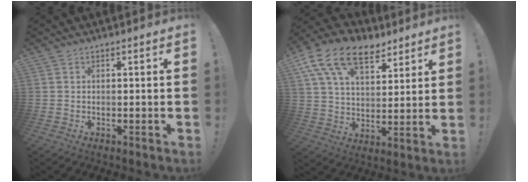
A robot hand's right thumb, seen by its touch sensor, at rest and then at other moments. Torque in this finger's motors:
{"motor_torque": [0.58, 1.18, 1.34, 0.70, 0.23]}